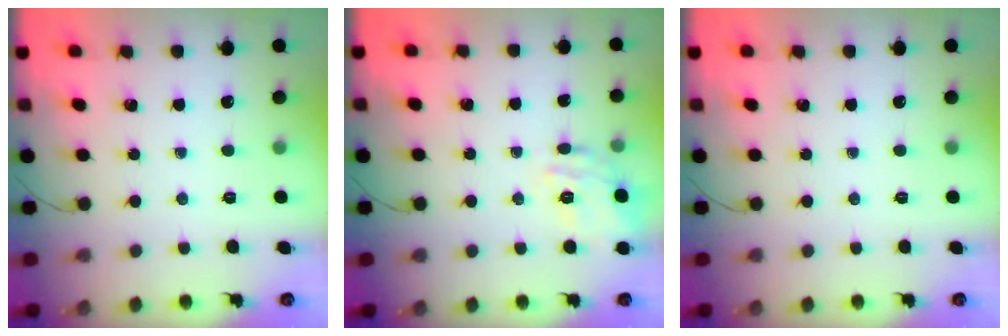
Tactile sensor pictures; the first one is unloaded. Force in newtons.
{"total": 8.9, "press": 8.9, "slide": 0.6}
{"total": 0.0}